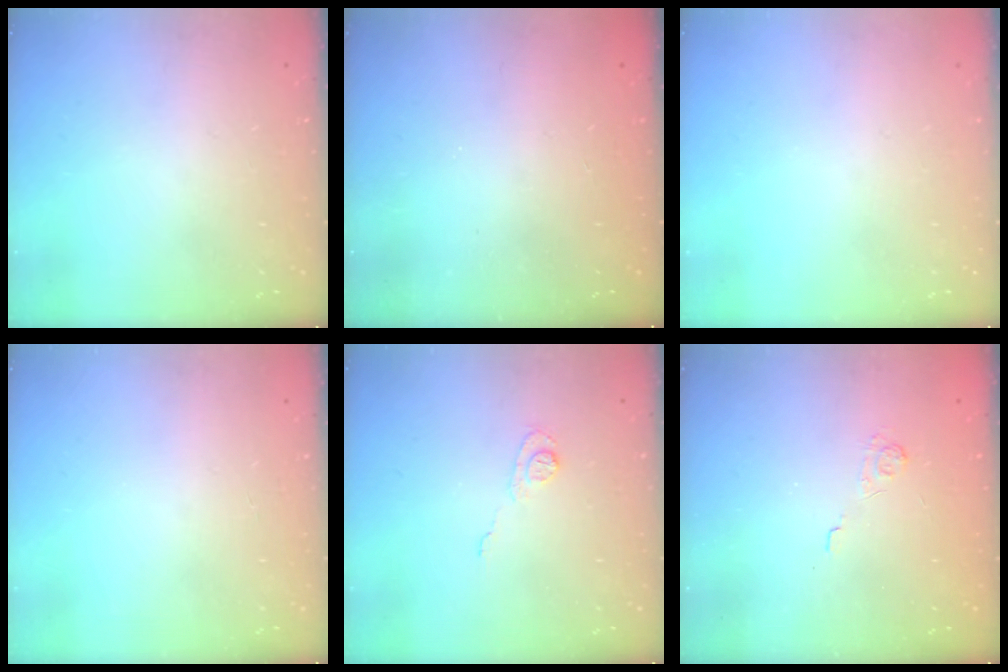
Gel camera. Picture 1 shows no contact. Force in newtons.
{"total": 2.4, "press": 2.3, "slide": 0.8}
{"total": 0.0}
{"total": 0.0}
{"total": 6.4, "press": 6.3, "slide": 0.6}
{"total": 2.0, "press": 1.4, "slide": 1.4}